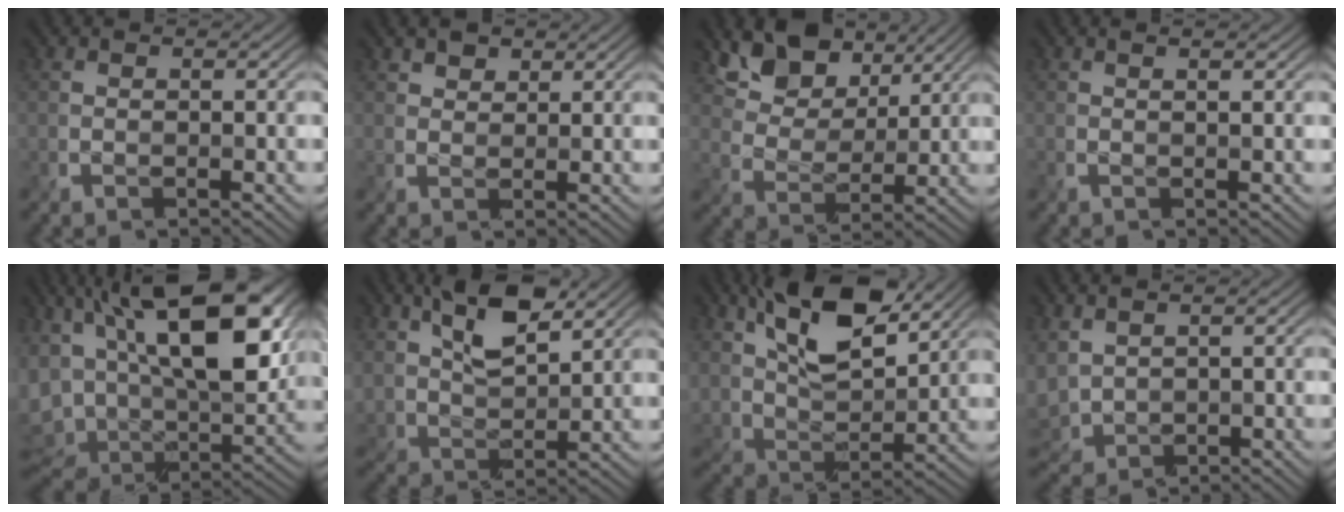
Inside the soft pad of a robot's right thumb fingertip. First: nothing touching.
{"total": 2.3, "force": [1.6, 1.4, 1.0], "torque": [-0.022, 0.003, 0.033]}
{"total": 10.0, "force": [6.2, 5.7, 5.3], "torque": [-0.115, -0.005, 0.115]}
{"total": 0.9, "force": [0.4, -0.2, 0.8], "torque": [-0.012, -0.003, 0.006]}
{"total": 19.4, "force": [6.9, 9.2, 15.7], "torque": [-0.282, 0.027, 0.103]}
{"total": 9.6, "force": [5.0, 4.6, 6.7], "torque": [-0.143, 0.006, 0.099]}
{"total": 13.1, "force": [7.2, 6.3, 9.0], "torque": [-0.178, 0.001, 0.124]}
{"total": 4.5, "force": [1.3, 3.0, 3.1], "torque": [-0.107, 0.003, 0.030]}